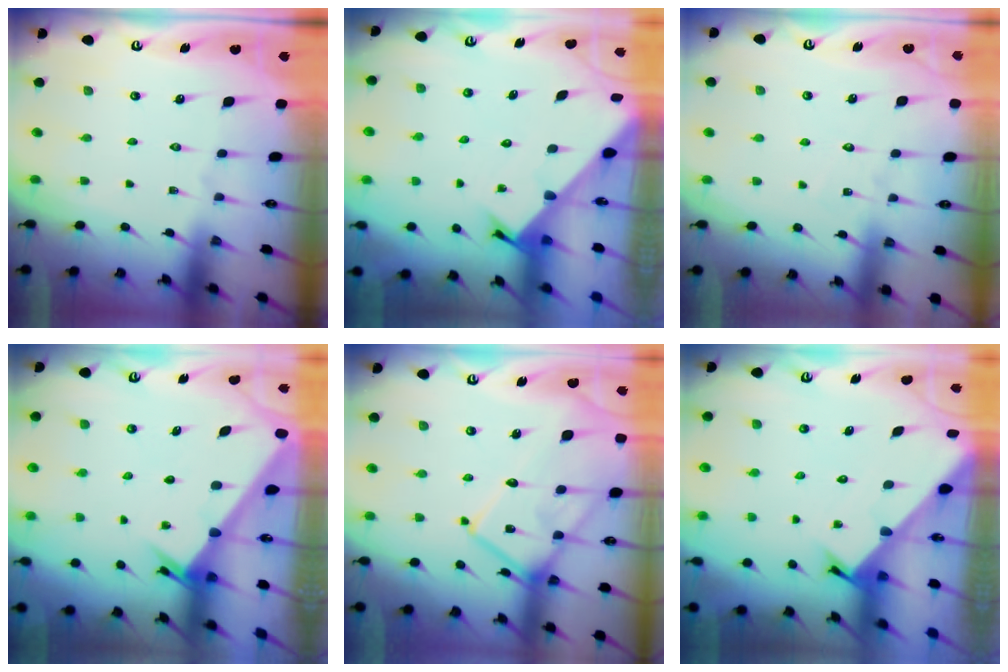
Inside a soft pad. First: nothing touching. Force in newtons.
{"total": 2.4, "press": 2.4, "slide": 0.2}
{"total": 3.3, "press": 3.3, "slide": 0.3}
{"total": 2.1, "press": 2.1, "slide": 0.3}
{"total": 14.8, "press": 14.7, "slide": 0.9}
{"total": 2.6, "press": 2.6, "slide": 0.3}